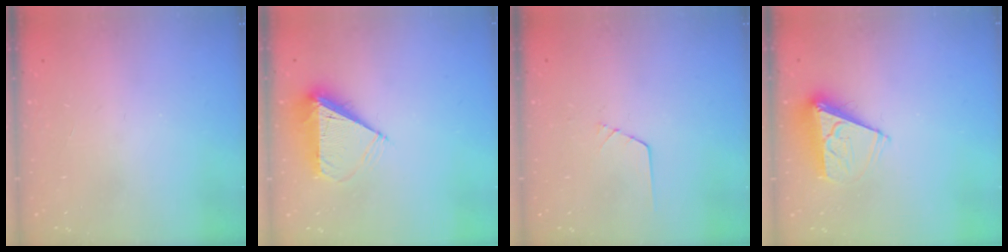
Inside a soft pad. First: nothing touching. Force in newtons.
{"total": 7.8, "press": 7.7, "slide": 1.2}
{"total": 1.6, "press": 1.6, "slide": 0.0}
{"total": 9.5, "press": 9.5, "slide": 0.1}